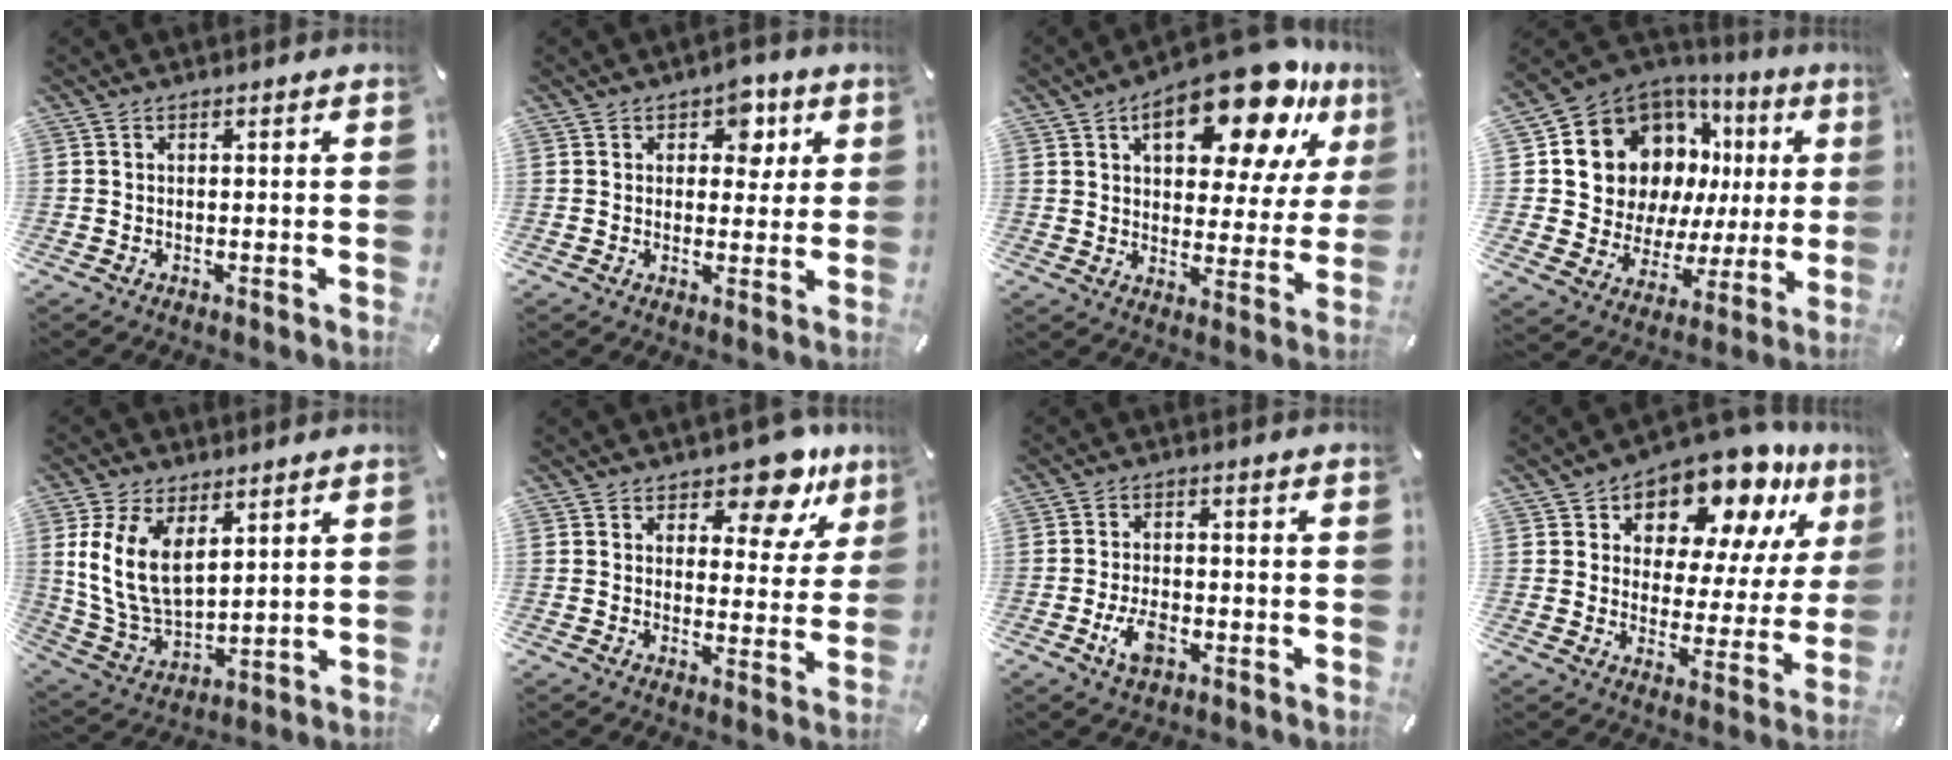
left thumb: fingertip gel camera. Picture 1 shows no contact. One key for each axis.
{"total": 6.4, "fx": 2.6, "fy": 4.7, "fz": 3.4, "tx": -0.023, "ty": -0.008, "tz": 0.037}
{"total": 19.9, "fx": 12.2, "fy": 8.4, "fz": 13.2, "tx": -0.182, "ty": -0.069, "tz": 0.194}
{"total": 15.9, "fx": 7.1, "fy": 12.2, "fz": 7.2, "tx": -0.131, "ty": -0.061, "tz": 0.147}
{"total": 12.2, "fx": 4.8, "fy": 7.8, "fz": 8.1, "tx": -0.190, "ty": -0.025, "tz": 0.086}
{"total": 11.4, "fx": 8.0, "fy": 5.2, "fz": 6.1, "tx": -0.066, "ty": -0.061, "tz": 0.134}
{"total": 5.9, "fx": -2.3, "fy": 3.3, "fz": 4.3, "tx": -0.095, "ty": 0.005, "tz": -0.043}
{"total": 13.9, "fx": 11.2, "fy": 6.2, "fz": 5.3, "tx": -0.098, "ty": -0.093, "tz": 0.194}